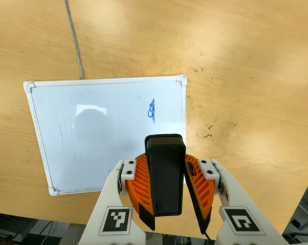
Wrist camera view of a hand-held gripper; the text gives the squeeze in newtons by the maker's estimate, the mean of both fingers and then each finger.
{"total": 8.7, "left": 9.0, "right": 8.4}